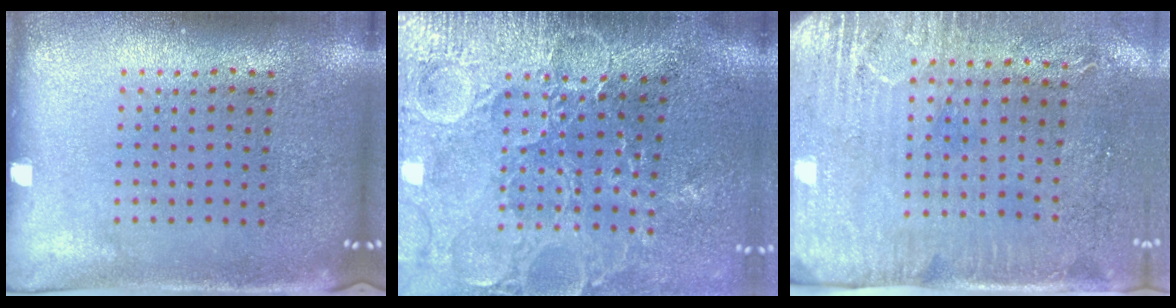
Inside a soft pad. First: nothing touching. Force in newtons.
{"total": 4.0, "press": 3.7, "slide": 1.5}
{"total": 3.0, "press": 2.4, "slide": 1.7}